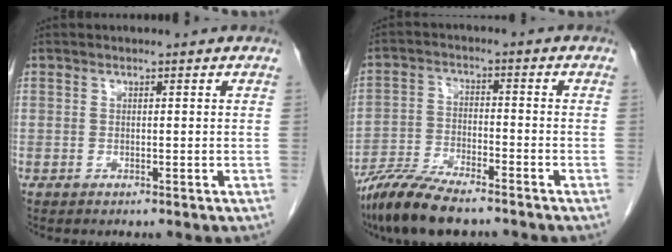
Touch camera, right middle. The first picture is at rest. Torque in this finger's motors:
{"motor_torque": [1.18, -0.96, 0.38, 0.09]}